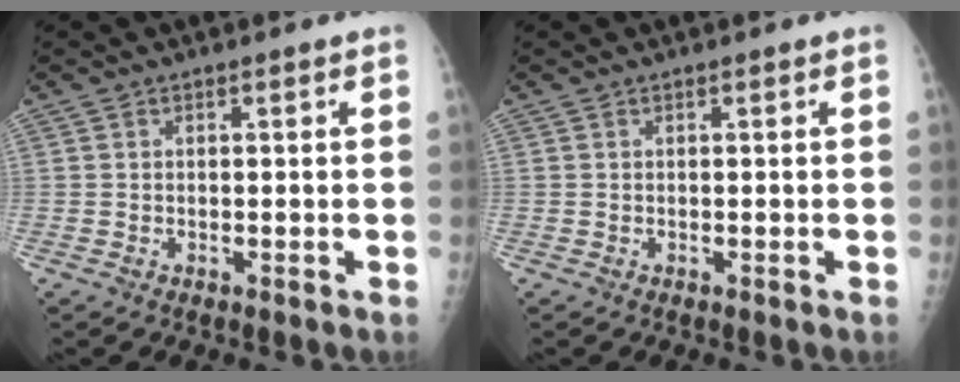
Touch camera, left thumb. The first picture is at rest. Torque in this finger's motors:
{"motor_torque": [0.11, 0.11, -0.12, -0.12, 0.00]}